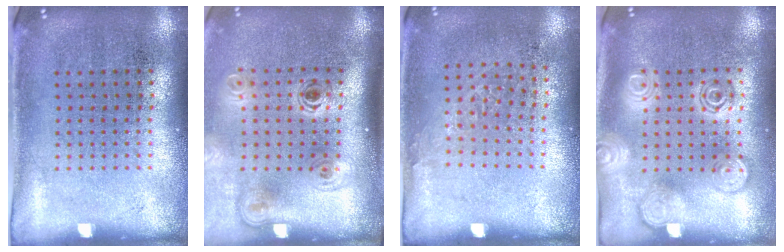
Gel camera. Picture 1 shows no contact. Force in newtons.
{"total": 2.1, "press": 1.4, "slide": 1.5}
{"total": 0.9, "press": 0.7, "slide": 0.5}
{"total": 1.9, "press": 1.9, "slide": 0.2}